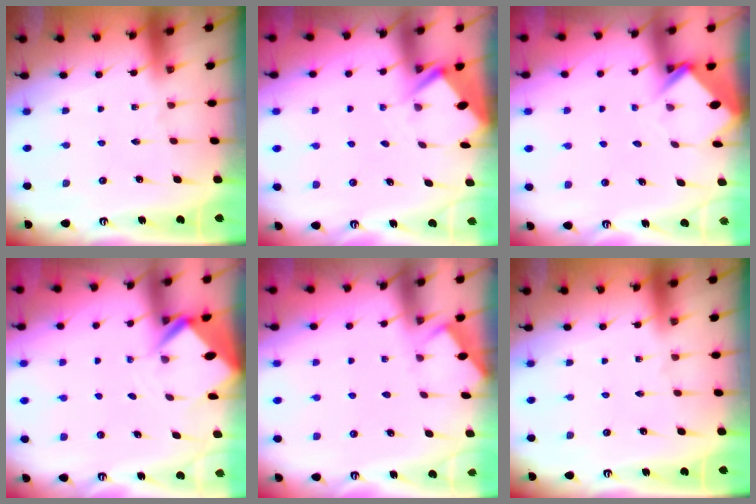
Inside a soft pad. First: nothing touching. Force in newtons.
{"total": 2.8, "press": 2.8, "slide": 0.3}
{"total": 3.8, "press": 3.8, "slide": 0.3}
{"total": 3.6, "press": 3.6, "slide": 0.2}
{"total": 2.0, "press": 1.9, "slide": 0.3}
{"total": 0.0}